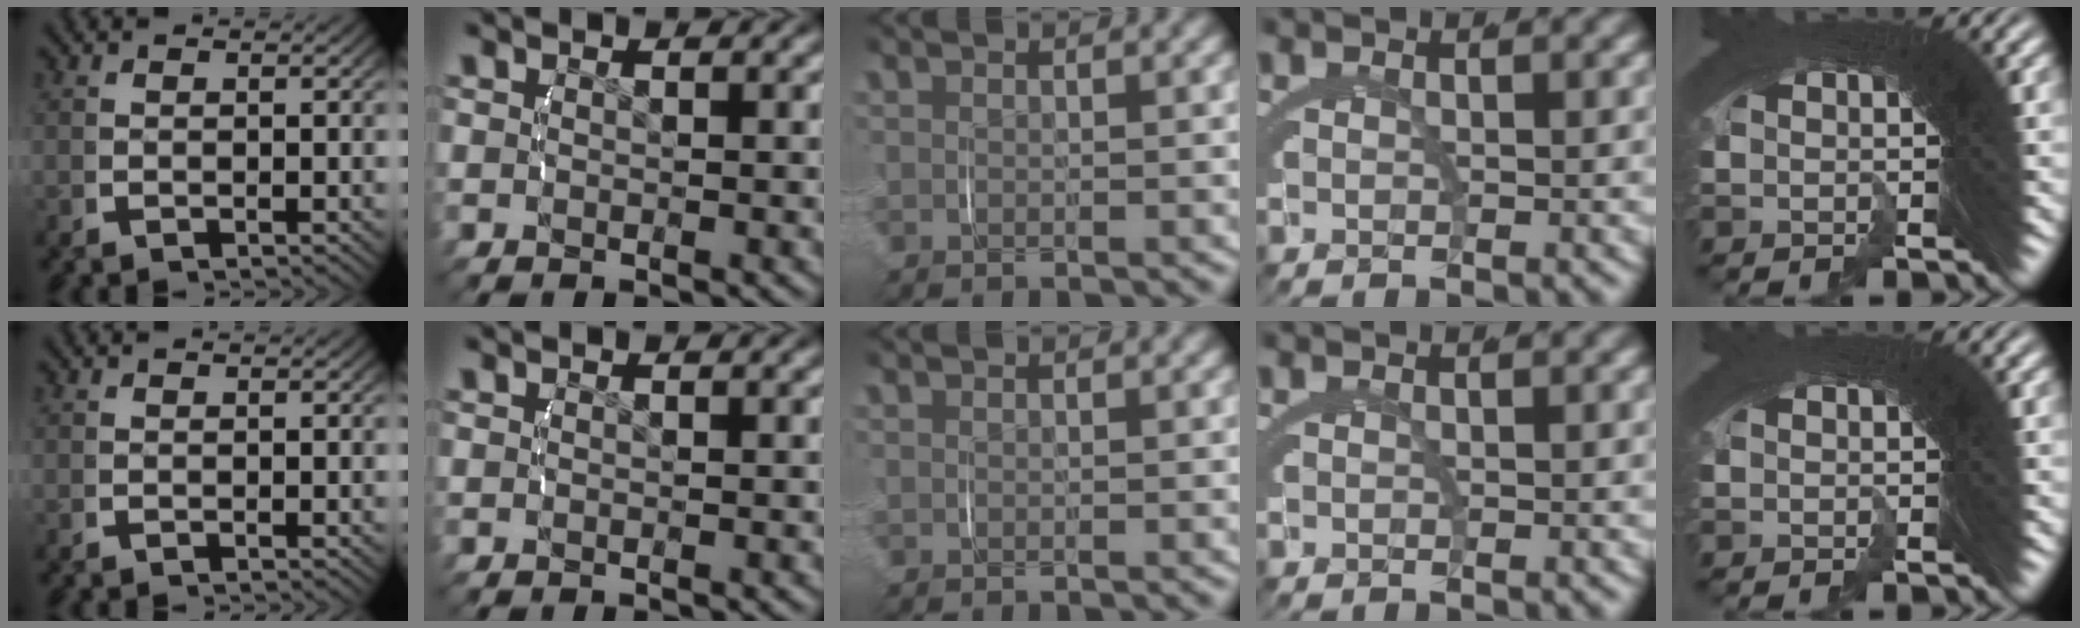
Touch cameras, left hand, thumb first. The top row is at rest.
{}